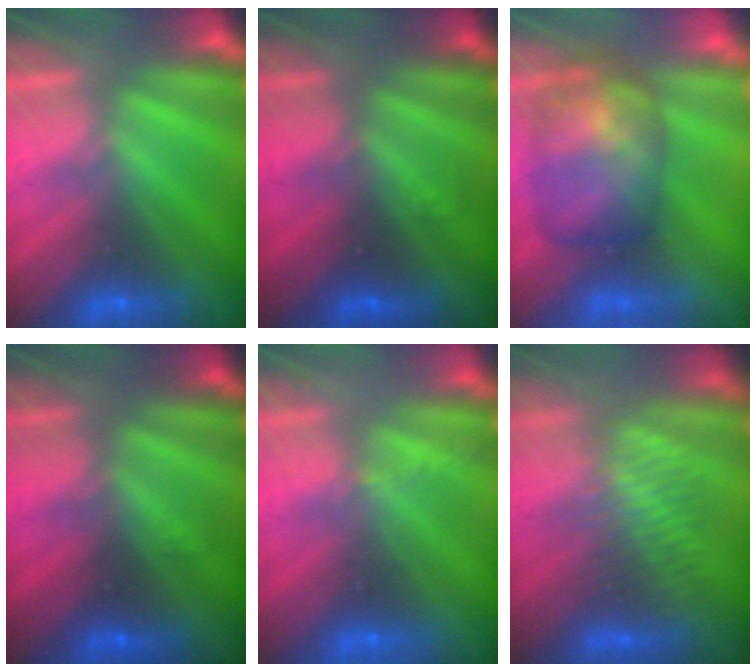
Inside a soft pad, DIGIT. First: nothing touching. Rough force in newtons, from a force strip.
{"total": 1.6}
{"total": 5.7}
{"total": 1.6}
{"total": 2.1}
{"total": 3.0}